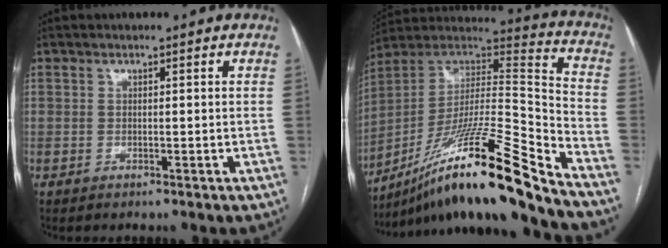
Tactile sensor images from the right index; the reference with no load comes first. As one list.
[{"total": 23.5, "force": [-17.2, -0.7, 16.0], "torque": [-0.273, 0.005, -0.307]}]